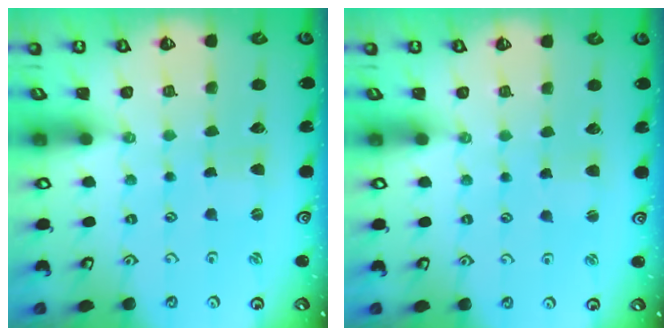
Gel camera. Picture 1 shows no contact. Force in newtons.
{"total": 2.0, "press": 2.0, "slide": 0.3}